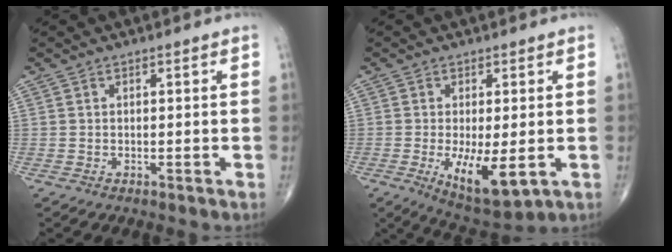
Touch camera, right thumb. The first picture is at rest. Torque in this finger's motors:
{"motor_torque": [0.38, 0.80, 0.03, -0.13, 0.27]}